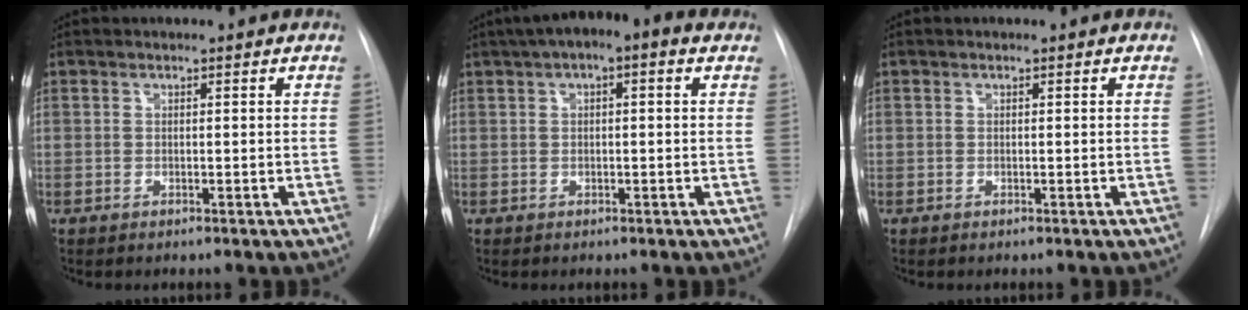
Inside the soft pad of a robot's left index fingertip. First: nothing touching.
{"total": 7.5, "force": [4.0, 2.2, 5.9], "torque": [-0.096, 0.038, 0.053]}
{"total": 0.0}